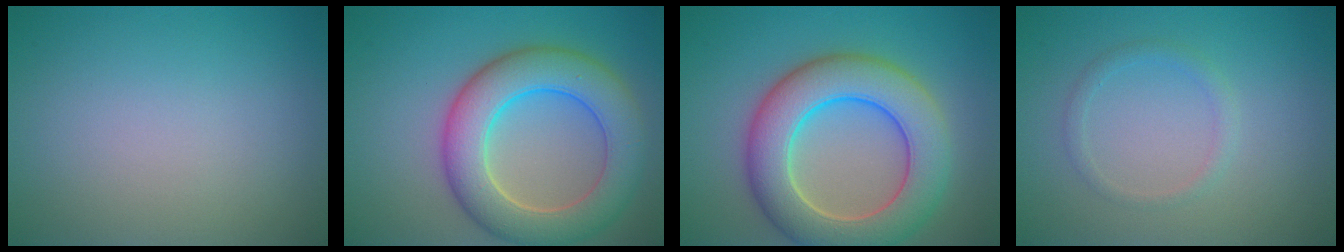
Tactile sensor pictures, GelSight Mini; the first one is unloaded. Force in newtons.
{"total": 8.2, "press": 8.2, "slide": 0.4}
{"total": 9.1, "press": 9.1, "slide": 0.5}
{"total": 1.3, "press": 1.3, "slide": 0.1}